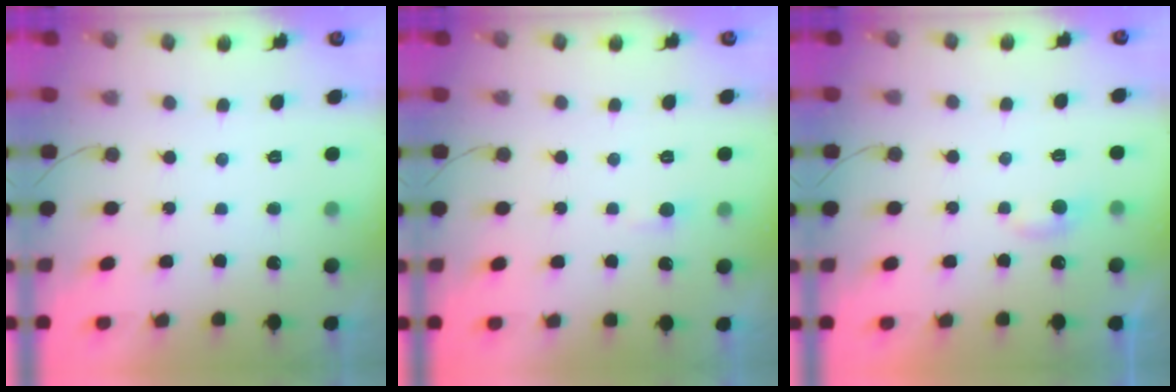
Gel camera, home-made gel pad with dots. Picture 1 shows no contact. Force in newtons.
{"total": 2.6, "press": 2.6, "slide": 0.2}
{"total": 3.9, "press": 3.9, "slide": 0.5}